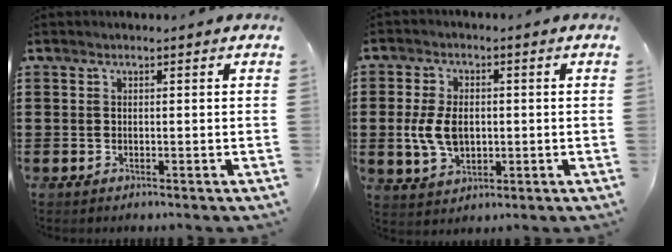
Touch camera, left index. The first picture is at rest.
{"total": 6.8, "force": [-0.2, 4.4, 5.2], "torque": [-0.120, 0.000, -0.011]}